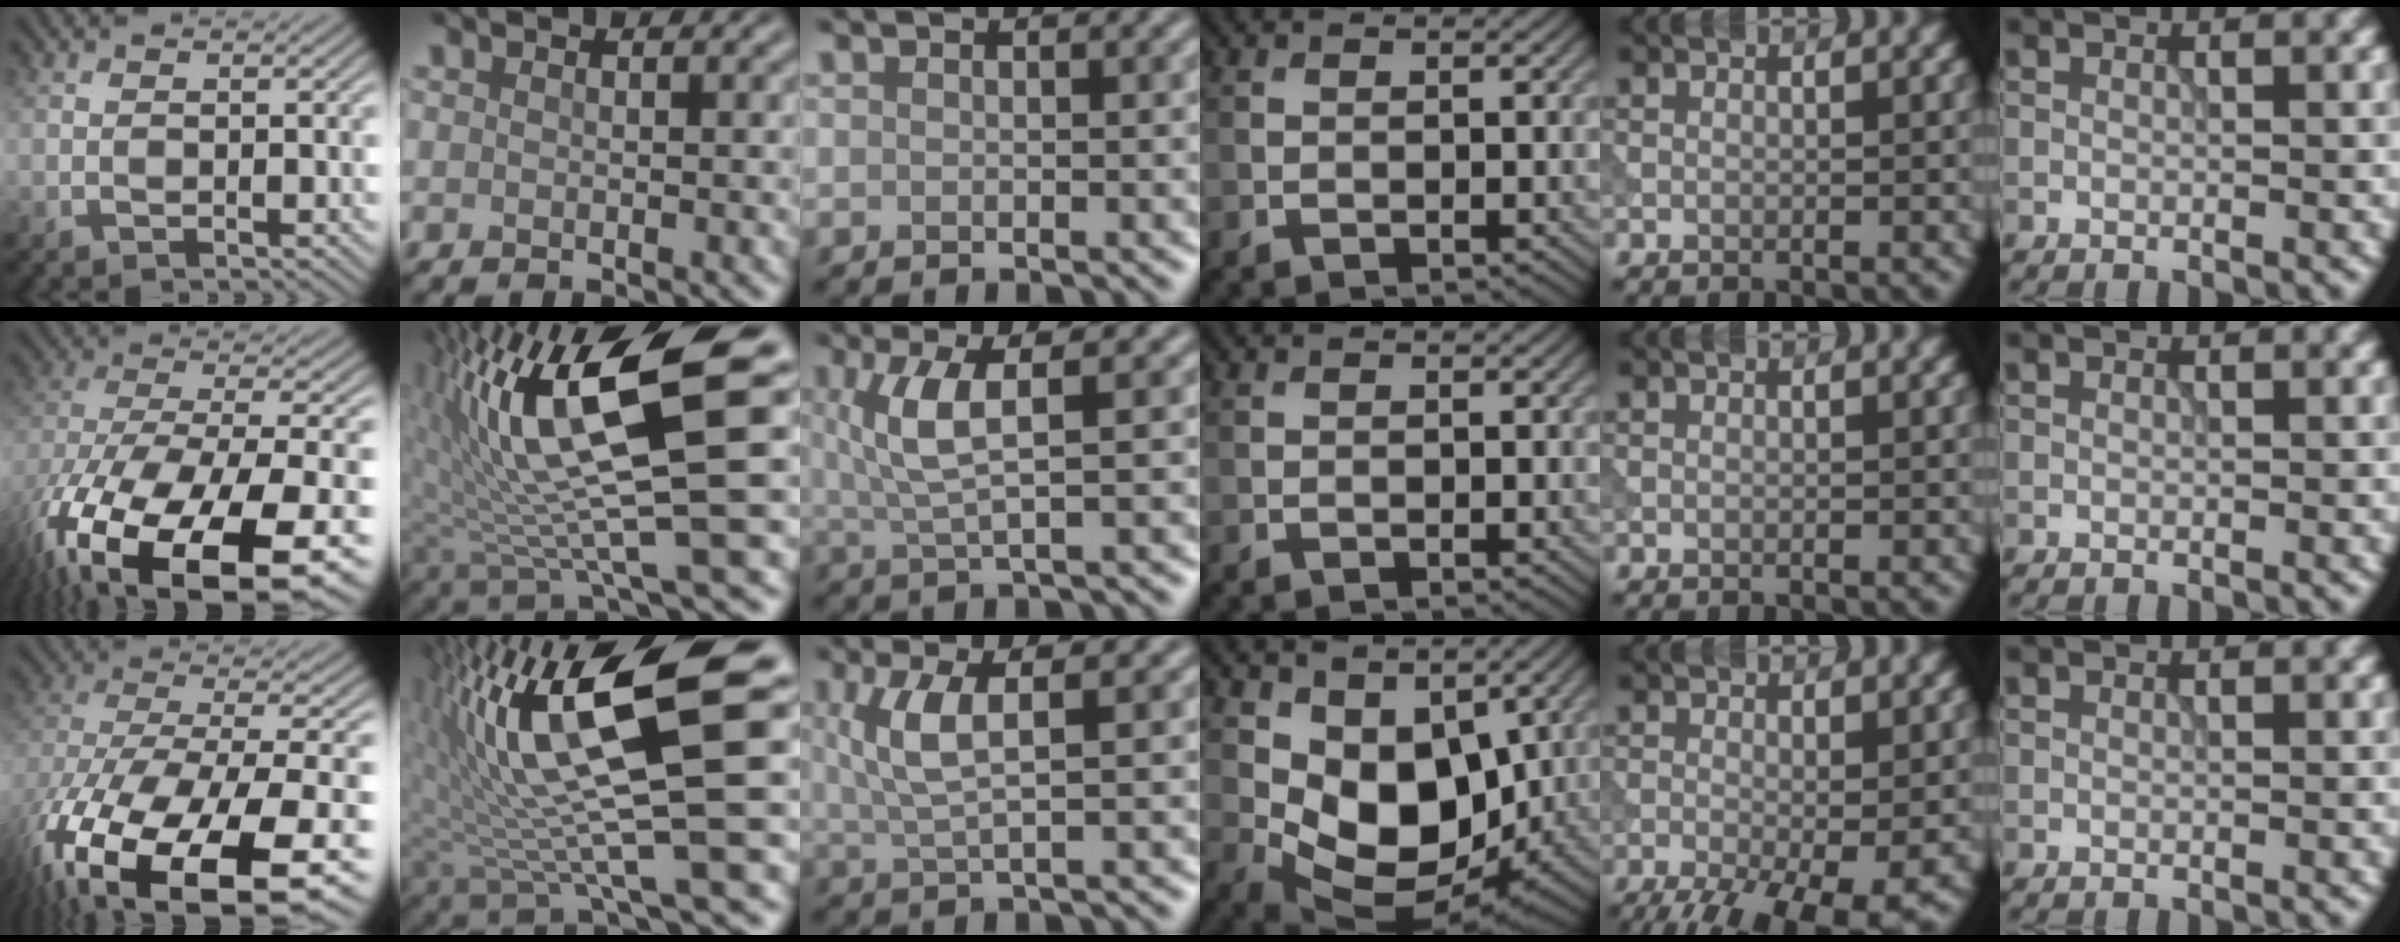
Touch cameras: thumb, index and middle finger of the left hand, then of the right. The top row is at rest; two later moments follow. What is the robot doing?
{"motion": "extract", "object": "tissue"}